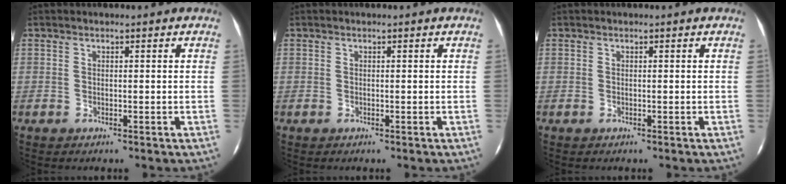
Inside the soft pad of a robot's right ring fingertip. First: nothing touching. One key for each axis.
{"total": 0.0}
{"total": 0.0}